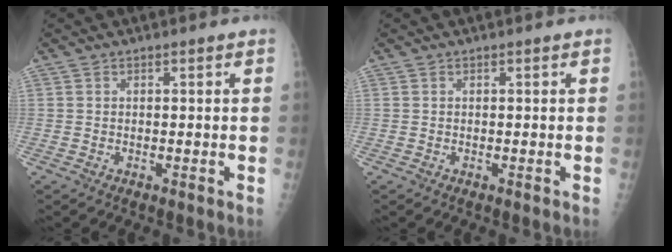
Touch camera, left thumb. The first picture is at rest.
{"total": 0.0}